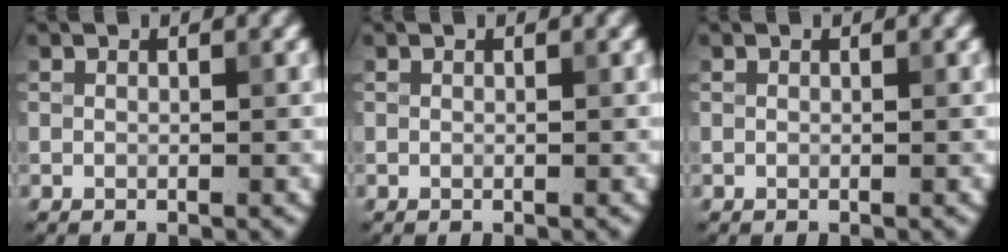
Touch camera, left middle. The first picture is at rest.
{"total": 0.0}
{"total": 0.0}